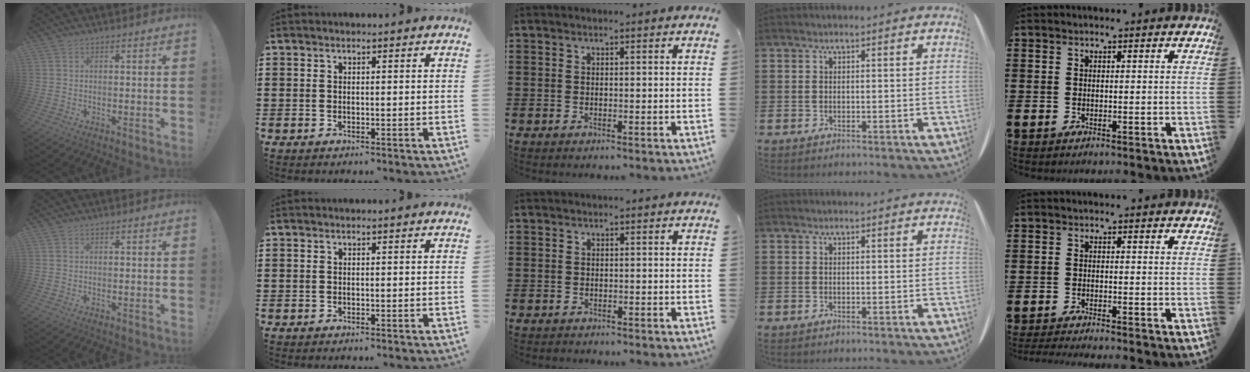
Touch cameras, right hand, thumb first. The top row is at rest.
{"middle": {"total": 0.6, "force": [-0.5, 0.3, -0.1], "torque": [0.001, 0.002, -0.011]}, "little": {"total": 0.8, "force": [-0.8, -0.2, 0.0], "torque": [-0.001, -0.003, -0.015]}}